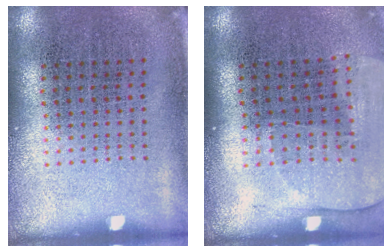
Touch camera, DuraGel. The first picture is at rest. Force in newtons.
{"total": 1.4, "press": 1.3, "slide": 0.5}